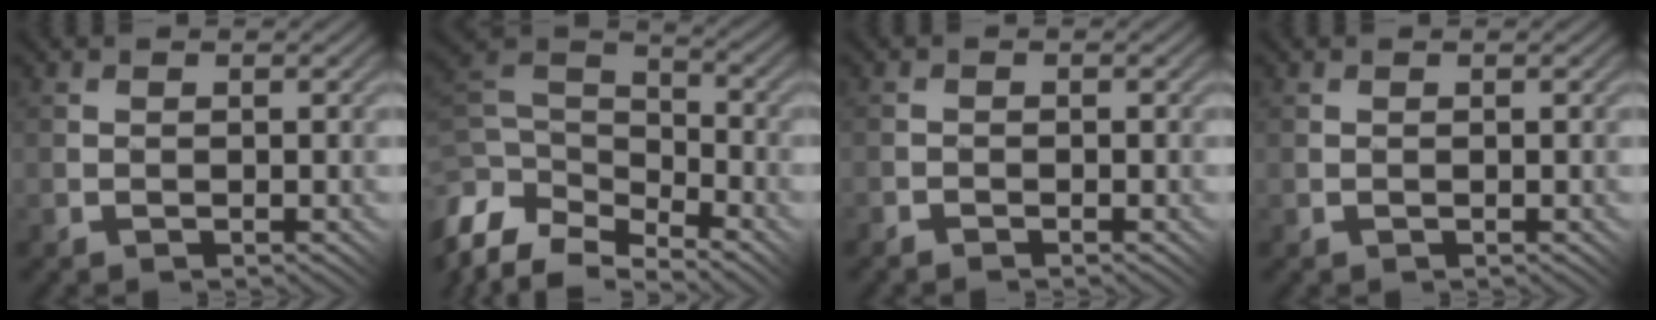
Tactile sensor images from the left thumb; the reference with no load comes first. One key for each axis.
{"total": 12.6, "fx": -8.0, "fy": 6.8, "fz": 7.1, "tx": -0.195, "ty": 0.005, "tz": -0.127}
{"total": 1.1, "fx": -1.1, "fy": 0.1, "fz": 0.0, "tx": -0.001, "ty": 0.004, "tz": -0.023}
{"total": 0.0}